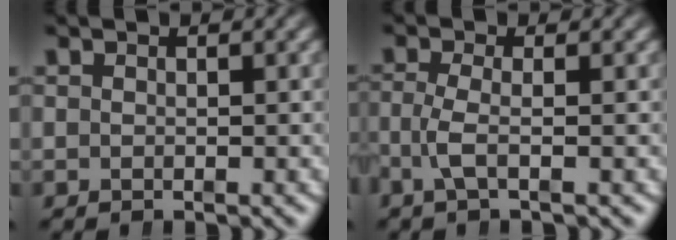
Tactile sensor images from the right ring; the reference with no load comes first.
{"total": 2.3, "force": [-1.0, 0.1, 2.1], "torque": [-0.049, -0.008, -0.016]}